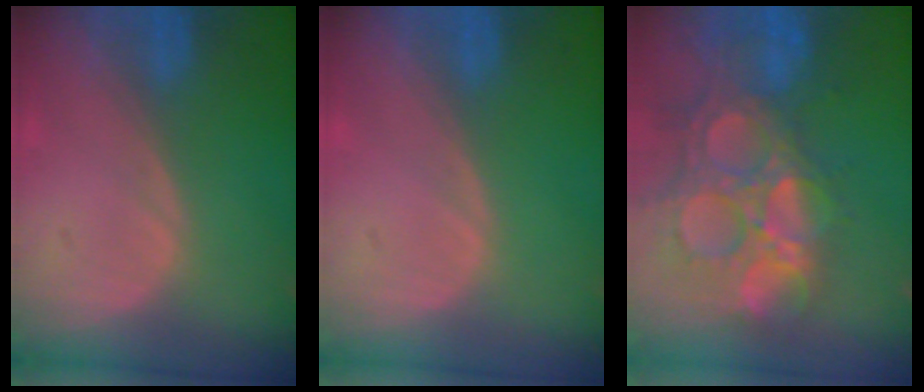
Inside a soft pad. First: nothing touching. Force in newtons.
{"total": 0.0}
{"total": 14.3, "press": 12.2, "slide": 7.6}